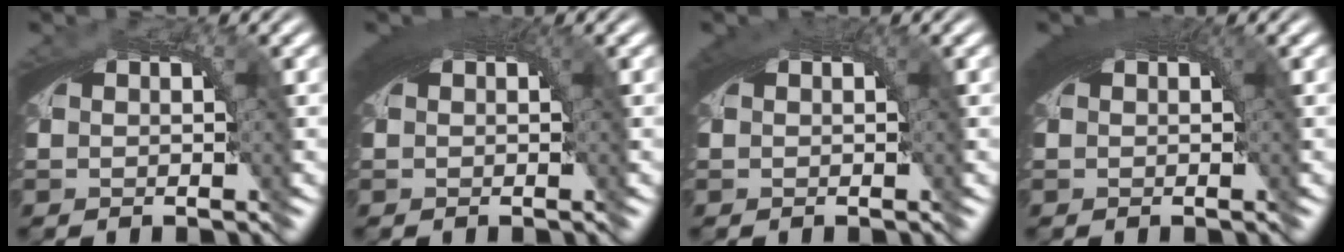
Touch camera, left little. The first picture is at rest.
{"total": 3.2, "force": [1.2, 0.9, 2.8], "torque": [-0.033, 0.011, 0.016]}
{"total": 1.7, "force": [0.7, 0.1, 1.5], "torque": [-0.020, 0.005, 0.012]}
{"total": 3.4, "force": [1.3, 0.9, 3.1], "torque": [-0.036, 0.011, 0.016]}